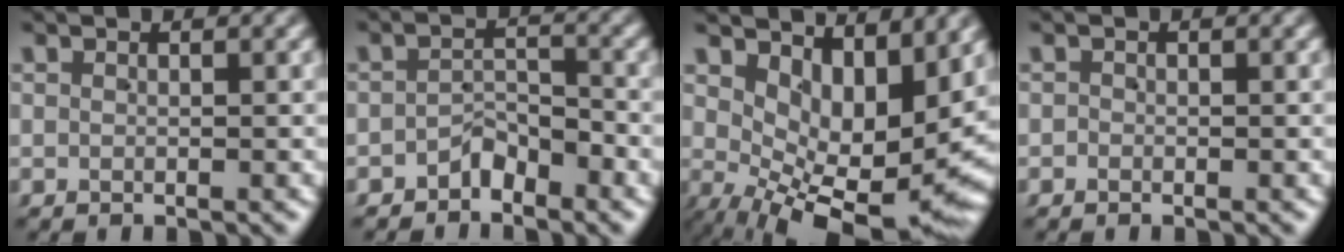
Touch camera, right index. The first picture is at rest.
{"total": 2.8, "force": [-2.5, 1.2, 0.5], "torque": [0.005, 0.004, -0.050]}
{"total": 9.8, "force": [-1.3, 4.8, 8.5], "torque": [-0.130, -0.046, 0.001]}
{"total": 0.6, "force": [-0.5, 0.0, -0.2], "torque": [0.009, -0.003, -0.010]}